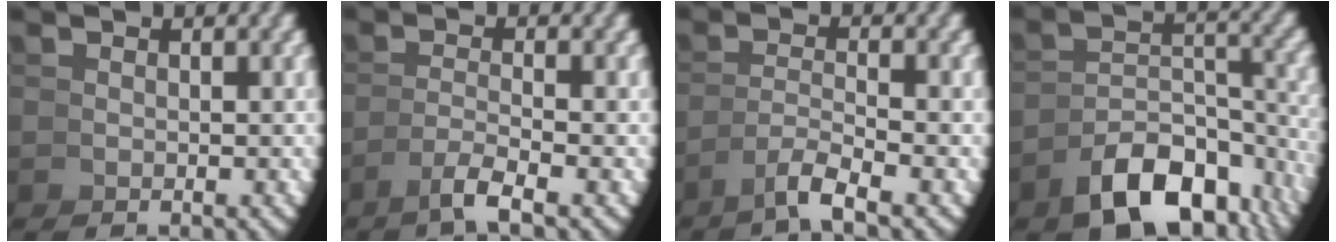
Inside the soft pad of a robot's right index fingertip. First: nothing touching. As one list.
[{"total": 2.5, "force": [-1.4, -0.9, 1.9], "torque": [-0.031, -0.001, -0.022]}, {"total": 2.6, "force": [-1.6, -0.4, 2.0], "torque": [-0.033, -0.001, -0.027]}, {"total": 9.3, "force": [-5.9, 4.3, 5.7], "torque": [-0.084, -0.026, -0.076]}]